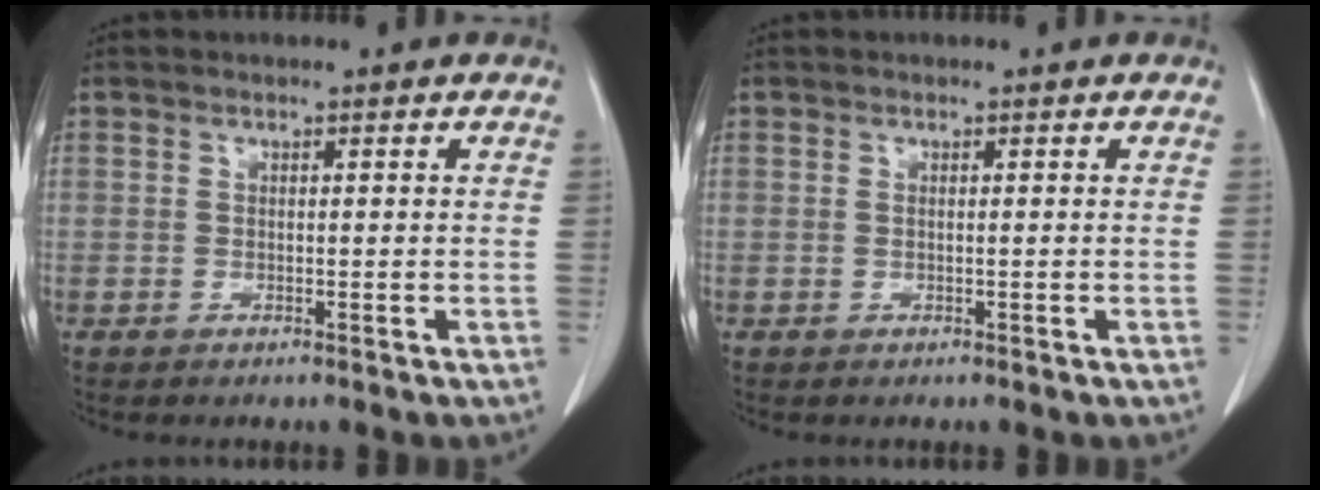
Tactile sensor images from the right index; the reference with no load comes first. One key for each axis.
{"total": 0.6, "fx": 0.0, "fy": 0.2, "fz": 0.6, "tx": -0.017, "ty": 0.003, "tz": 0.004}